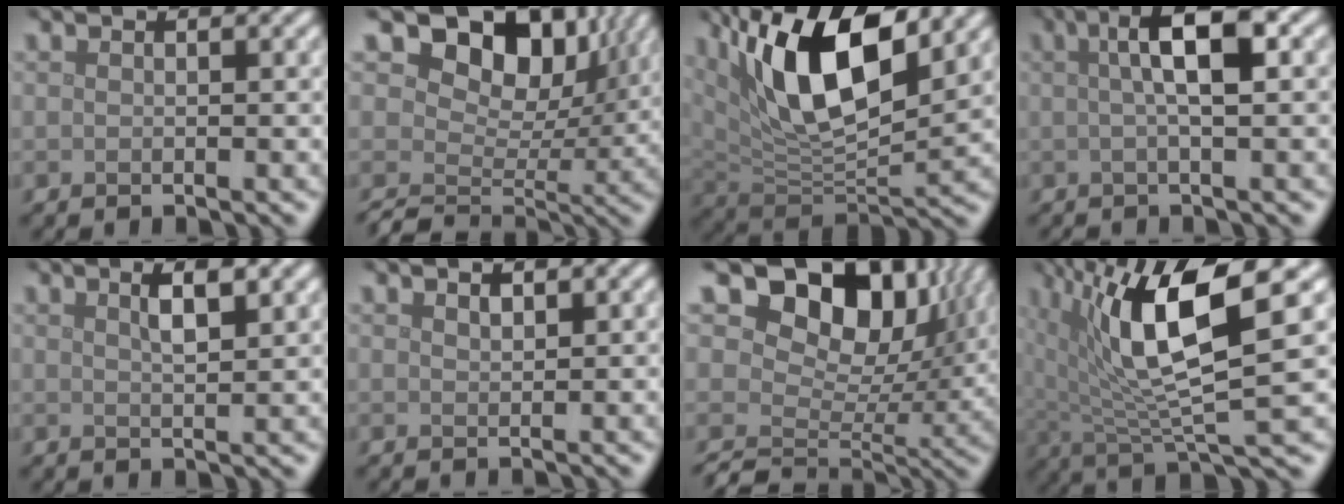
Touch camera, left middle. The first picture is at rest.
{"total": 10.9, "force": [4.8, 7.2, 6.6], "torque": [-0.108, 0.014, 0.075]}
{"total": 11.7, "force": [4.7, 4.6, 9.7], "torque": [-0.166, 0.003, 0.081]}
{"total": 5.5, "force": [1.0, 1.3, 5.3], "torque": [-0.071, 0.016, 0.007]}
{"total": 2.7, "force": [1.4, 0.7, 2.2], "torque": [-0.032, 0.007, 0.022]}
{"total": 0.6, "force": [0.4, 0.2, 0.4], "torque": [-0.005, 0.000, 0.007]}
{"total": 13.6, "force": [5.3, 9.1, 8.5], "torque": [-0.142, 0.017, 0.088]}
{"total": 11.0, "force": [3.2, 2.9, 10.1], "torque": [-0.171, 0.008, 0.059]}